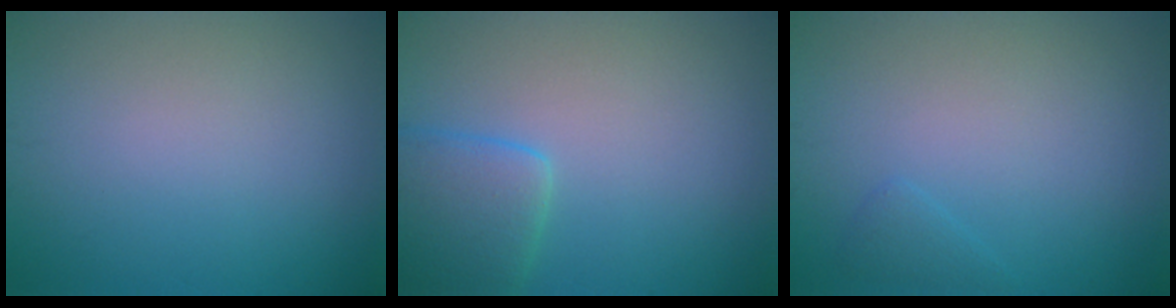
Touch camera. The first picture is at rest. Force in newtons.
{"total": 3.8, "press": 3.8, "slide": 0.2}
{"total": 0.9, "press": 0.9, "slide": 0.1}